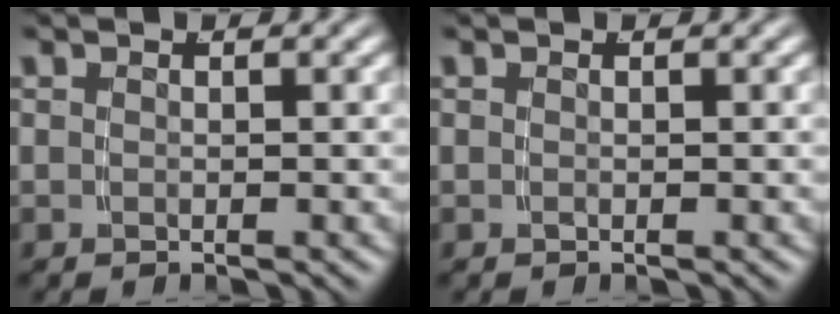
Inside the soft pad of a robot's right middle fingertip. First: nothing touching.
{"total": 0.0}